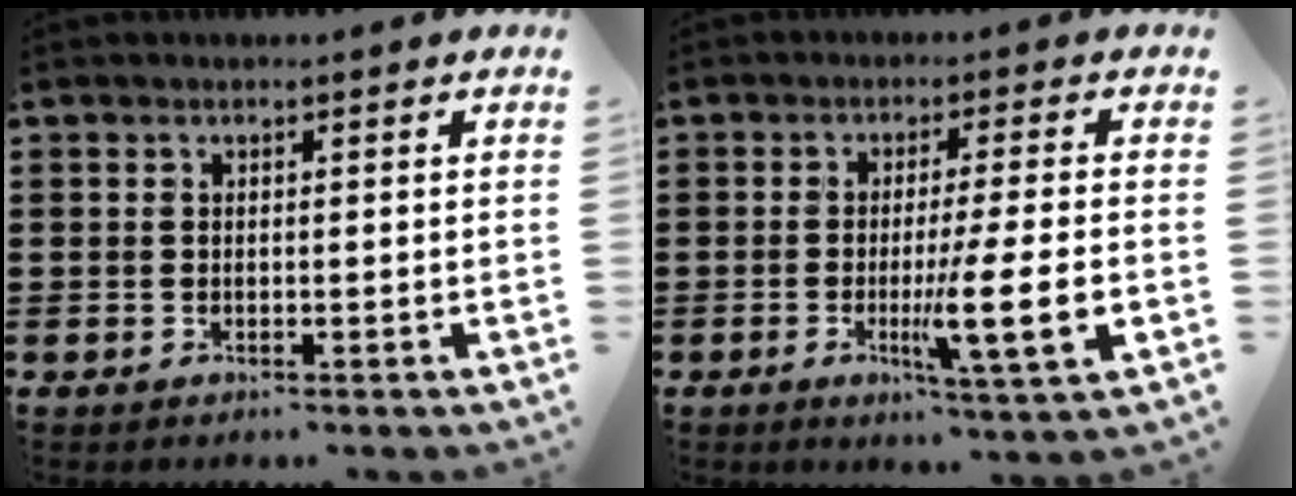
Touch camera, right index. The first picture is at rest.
{"total": 8.9, "force": [-2.1, 0.0, 8.7], "torque": [-0.156, -0.021, -0.038]}